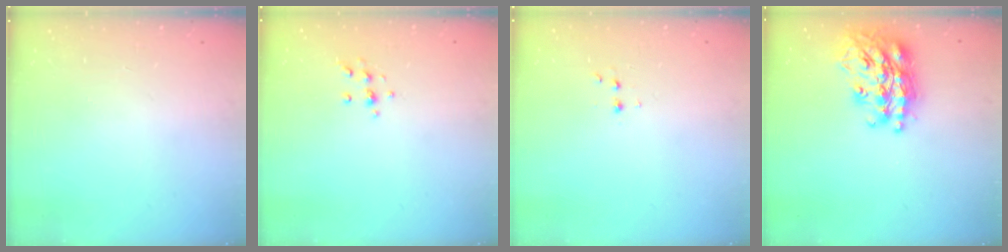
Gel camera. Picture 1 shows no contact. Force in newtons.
{"total": 6.2, "press": 6.2, "slide": 0.8}
{"total": 3.1, "press": 3.0, "slide": 0.9}
{"total": 23.2, "press": 23.2, "slide": 1.8}